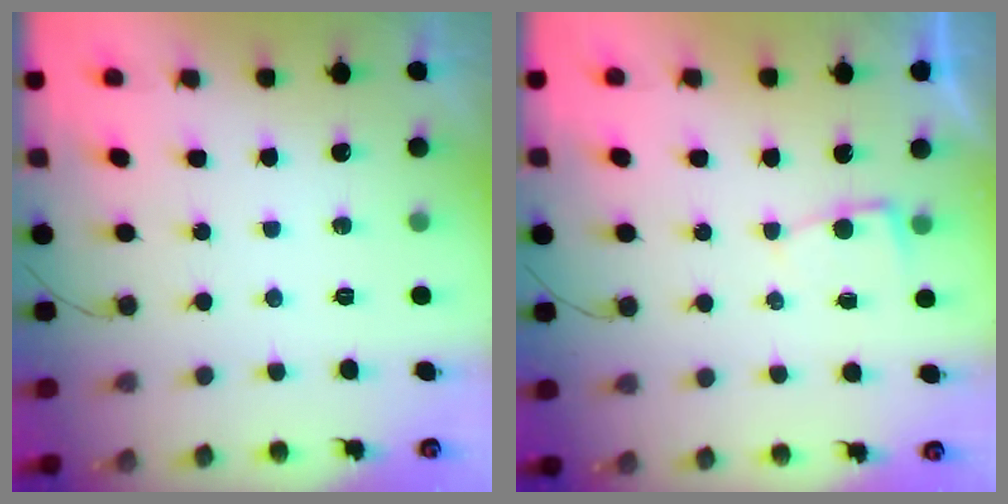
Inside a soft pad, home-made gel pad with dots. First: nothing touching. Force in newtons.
{"total": 2.3, "press": 2.3, "slide": 0.3}